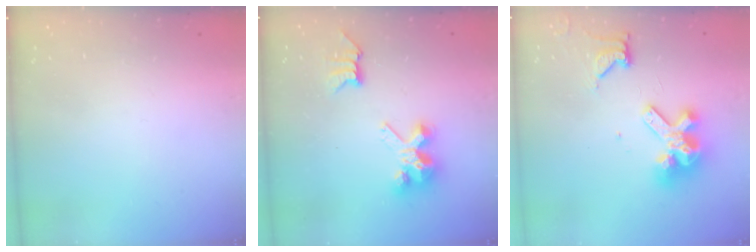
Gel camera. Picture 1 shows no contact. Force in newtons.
{"total": 7.6, "press": 7.6, "slide": 0.2}
{"total": 13.3, "press": 13.2, "slide": 1.6}